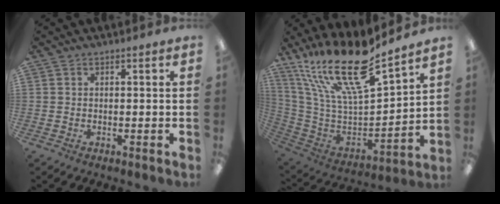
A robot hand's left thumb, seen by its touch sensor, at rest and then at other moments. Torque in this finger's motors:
{"motor_torque": [0.44, 0.30, 0.93, -1.84, 0.58]}